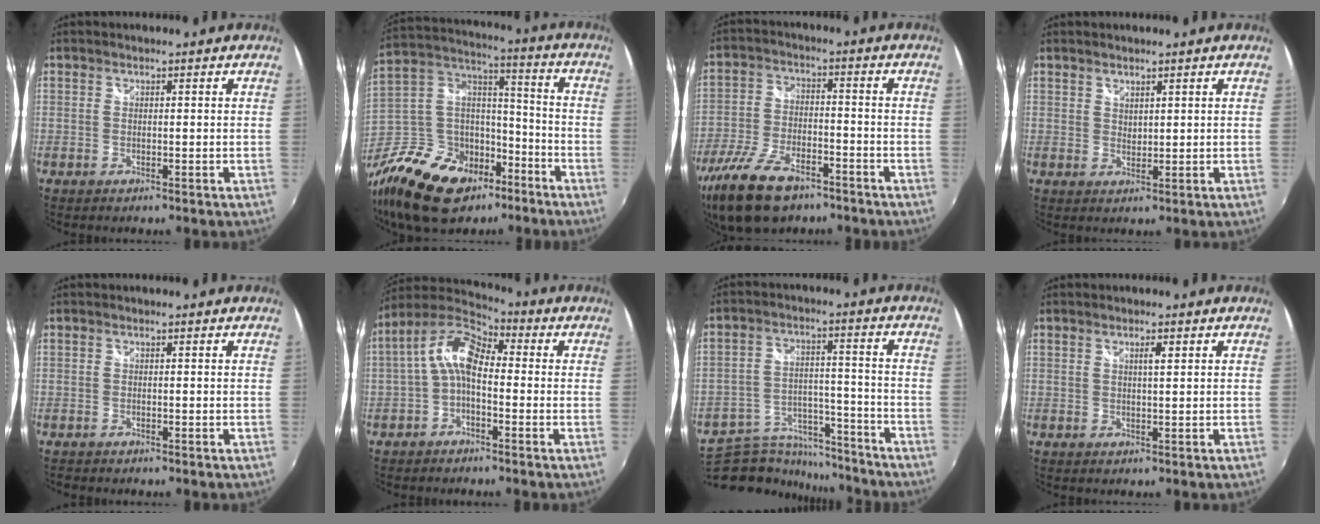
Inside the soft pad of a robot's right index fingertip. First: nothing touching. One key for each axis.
{"total": 25.6, "fx": -15.0, "fy": 15.5, "fz": 13.7, "tx": -0.321, "ty": 0.018, "tz": -0.242}
{"total": 16.0, "fx": -11.0, "fy": 7.1, "fz": 9.2, "tx": -0.210, "ty": -0.026, "tz": -0.197}
{"total": 1.8, "fx": 1.5, "fy": 0.9, "fz": 0.5, "tx": -0.003, "ty": 0.001, "tz": 0.026}
{"total": 0.5, "fx": -0.5, "fy": 0.2, "fz": 0.1, "tx": -0.005, "ty": 0.001, "tz": -0.008}
{"total": 8.9, "fx": -0.7, "fy": 4.8, "fz": 7.4, "tx": -0.154, "ty": 0.028, "tz": -0.021}
{"total": 20.3, "fx": -17.9, "fy": 7.9, "fz": 5.4, "tx": -0.111, "ty": 0.046, "tz": -0.263}
{"total": 1.8, "fx": 0.9, "fy": 0.1, "fz": 1.5, "tx": -0.024, "ty": 0.005, "tz": 0.017}